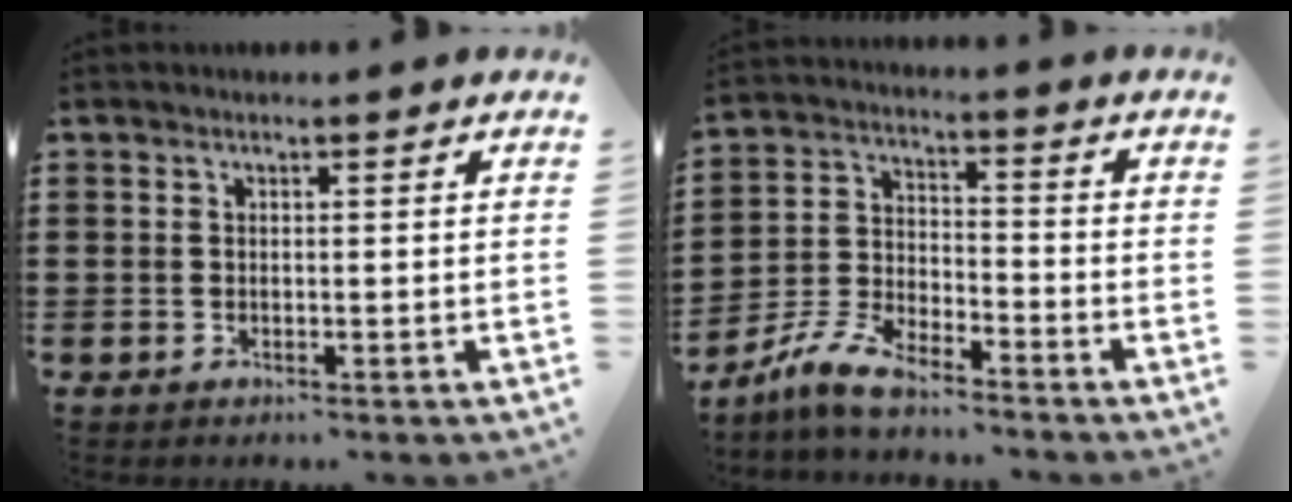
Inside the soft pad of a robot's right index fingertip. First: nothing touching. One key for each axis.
{"total": 6.9, "fx": -6.1, "fy": 1.5, "fz": 3.0, "tx": -0.082, "ty": 0.003, "tz": -0.123}